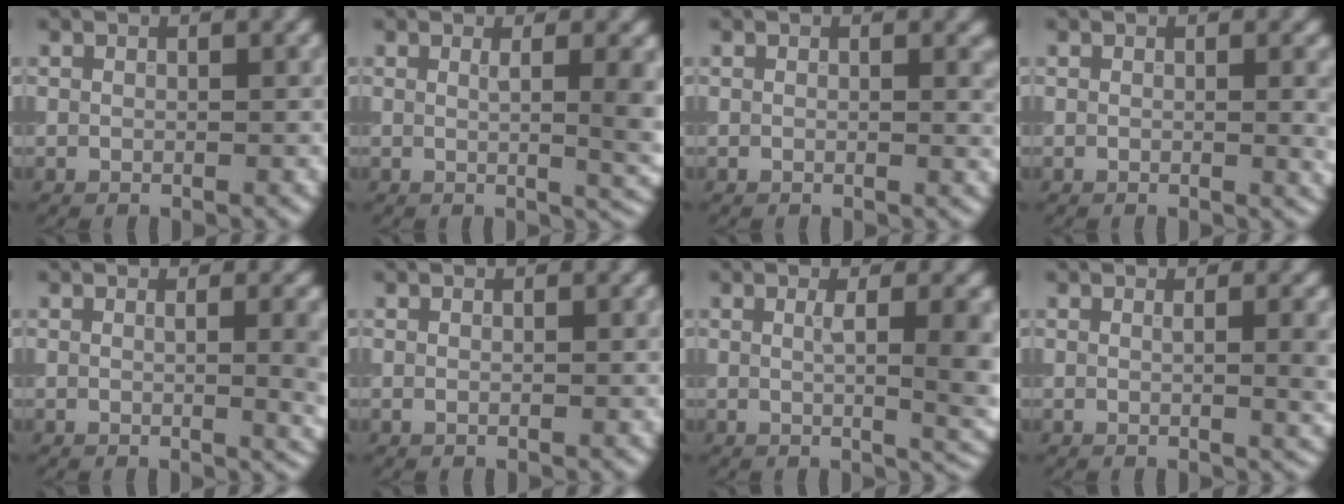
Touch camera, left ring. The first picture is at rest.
{"total": 4.6, "force": [0.6, 1.6, 4.3], "torque": [-0.037, -0.001, 0.010]}
{"total": 1.0, "force": [0.2, 0.3, 0.9], "torque": [-0.008, -0.002, 0.002]}
{"total": 2.0, "force": [0.1, 0.6, 1.9], "torque": [-0.018, -0.003, -0.001]}
{"total": 4.4, "force": [0.2, 1.6, 4.1], "torque": [-0.030, 0.001, 0.005]}
{"total": 0.0}
{"total": 5.2, "force": [0.5, 1.4, 4.9], "torque": [-0.057, -0.003, 0.008]}
{"total": 2.8, "force": [0.4, 0.8, 2.7], "torque": [-0.028, -0.002, 0.003]}